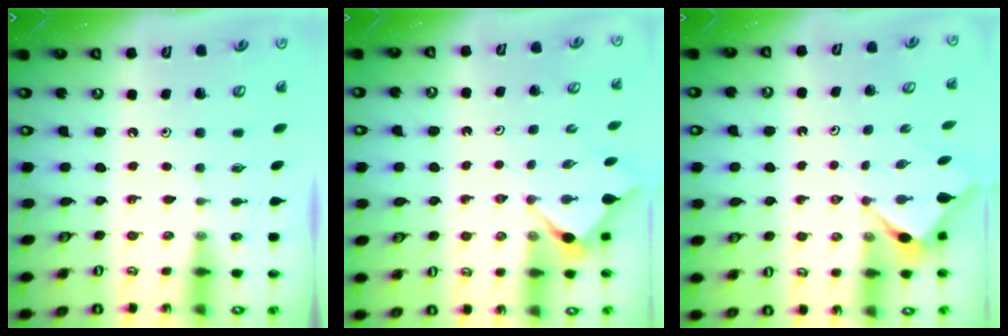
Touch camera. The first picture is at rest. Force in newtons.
{"total": 2.7, "press": 2.7, "slide": 0.3}
{"total": 2.9, "press": 2.9, "slide": 0.3}